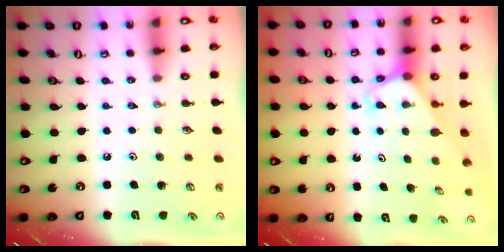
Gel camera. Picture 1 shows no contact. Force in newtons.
{"total": 2.5, "press": 2.5, "slide": 0.2}